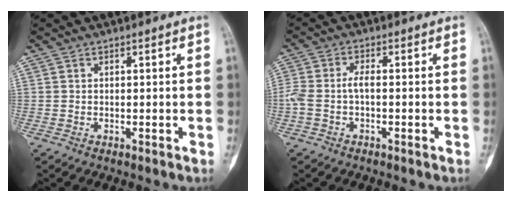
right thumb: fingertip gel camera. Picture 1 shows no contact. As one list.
[{"total": 4.7, "force": [-0.8, 2.3, 4.0], "torque": [-0.107, 0.018, -0.017]}]